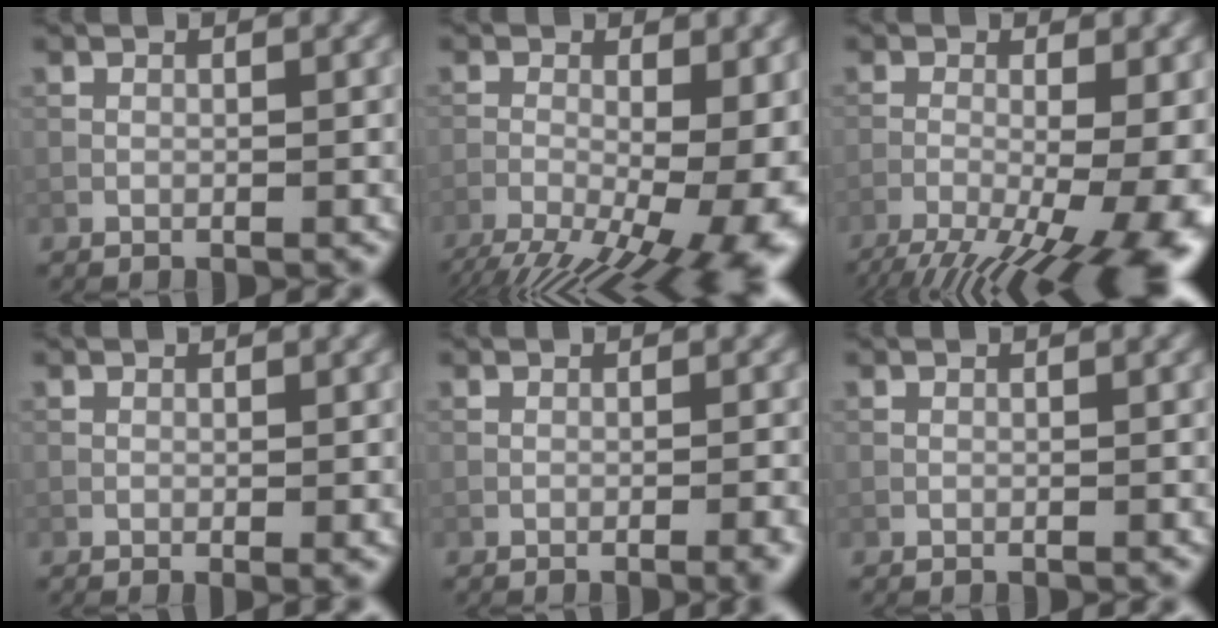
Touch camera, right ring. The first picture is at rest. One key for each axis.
{"total": 15.6, "fx": -7.6, "fy": 7.0, "fz": 11.7, "tx": -0.150, "ty": -0.020, "tz": -0.091}
{"total": 14.7, "fx": -8.2, "fy": 5.9, "fz": 10.7, "tx": -0.145, "ty": -0.029, "tz": -0.102}
{"total": 0.6, "fx": 0.0, "fy": 0.2, "fz": 0.5, "tx": -0.010, "ty": -0.004, "tz": 0.000}
{"total": 2.4, "fx": -1.9, "fy": 0.6, "fz": 1.4, "tx": -0.019, "ty": 0.001, "tz": -0.026}
{"total": 0.0}